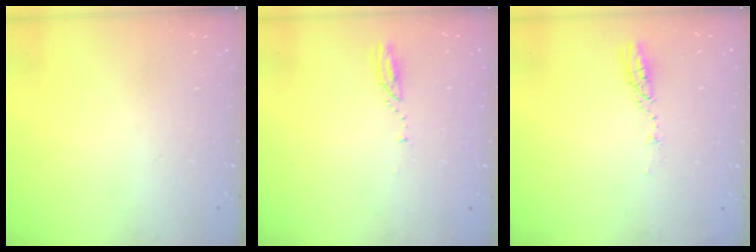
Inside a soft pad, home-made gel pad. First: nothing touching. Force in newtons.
{"total": 3.3, "press": 3.3, "slide": 0.3}
{"total": 3.5, "press": 3.5, "slide": 0.3}